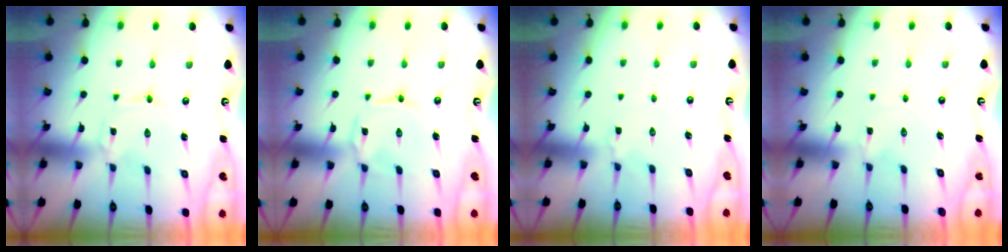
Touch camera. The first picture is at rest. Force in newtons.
{"total": 1.5, "press": 1.5, "slide": 0.3}
{"total": 1.3, "press": 1.2, "slide": 0.5}
{"total": 1.0, "press": 1.0, "slide": 0.2}